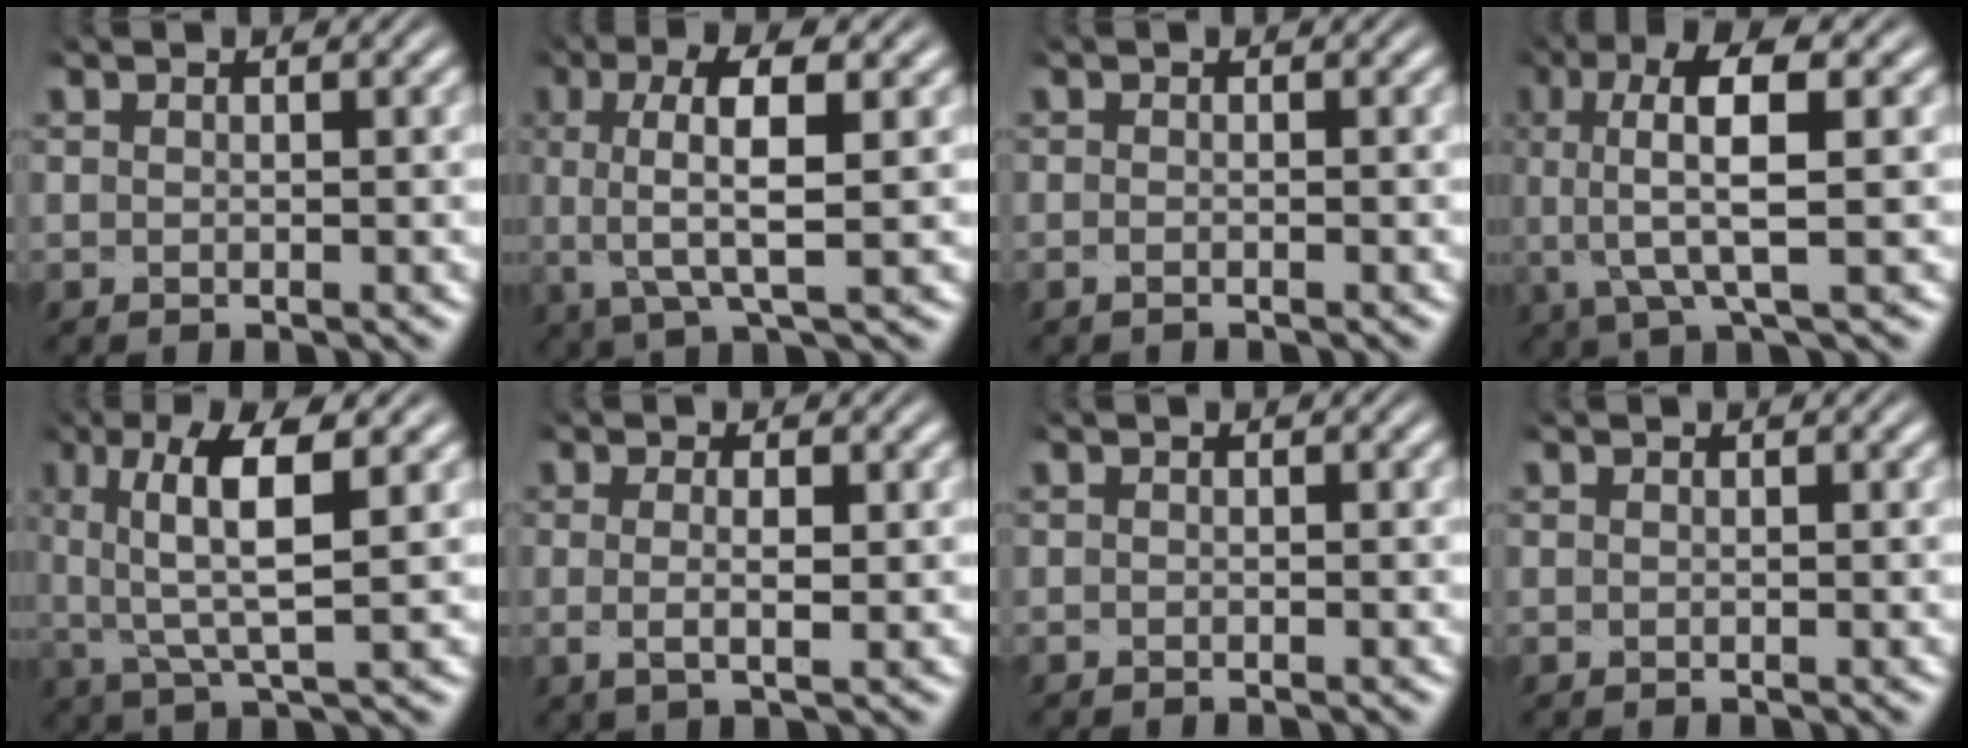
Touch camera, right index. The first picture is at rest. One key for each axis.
{"total": 6.2, "fx": -0.2, "fy": 2.5, "fz": 5.7, "tx": -0.126, "ty": -0.010, "tz": -0.001}
{"total": 0.9, "fx": -0.8, "fy": 0.1, "fz": 0.2, "tx": -0.012, "ty": 0.001, "tz": -0.017}
{"total": 7.5, "fx": 0.7, "fy": 3.3, "fz": 6.7, "tx": -0.153, "ty": -0.009, "tz": 0.011}
{"total": 7.0, "fx": 0.9, "fy": 2.9, "fz": 6.3, "tx": -0.118, "ty": 0.003, "tz": 0.015}
{"total": 2.5, "fx": -0.6, "fy": 0.7, "fz": 2.3, "tx": -0.051, "ty": -0.012, "tz": -0.008}
{"total": 0.6, "fx": -0.5, "fy": 0.2, "fz": -0.2, "tx": -0.004, "ty": -0.003, "tz": -0.008}
{"total": 0.0}